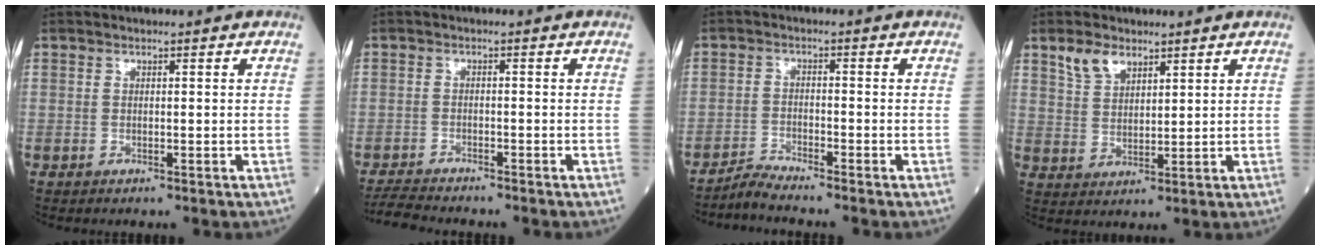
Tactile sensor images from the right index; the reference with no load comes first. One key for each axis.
{"total": 4.6, "fx": -4.4, "fy": -0.1, "fz": 1.1, "tx": -0.019, "ty": -0.020, "tz": -0.076}
{"total": 3.2, "fx": -3.0, "fy": -1.0, "fz": 0.1, "tx": -0.010, "ty": -0.020, "tz": -0.059}
{"total": 4.8, "fx": 3.4, "fy": 2.4, "fz": 2.4, "tx": -0.054, "ty": 0.006, "tz": 0.076}